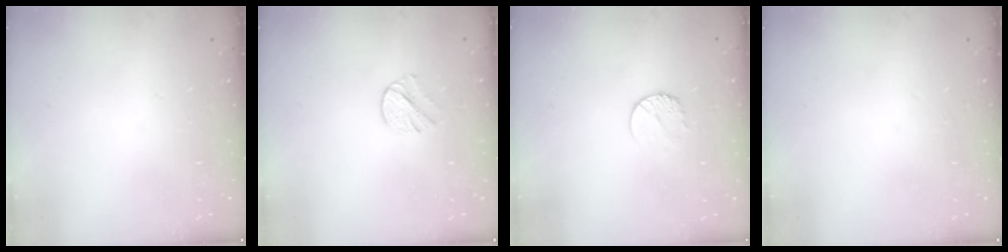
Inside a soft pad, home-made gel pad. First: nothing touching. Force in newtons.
{"total": 6.1, "press": 6.1, "slide": 0.7}
{"total": 5.0, "press": 5.0, "slide": 0.5}
{"total": 0.0}